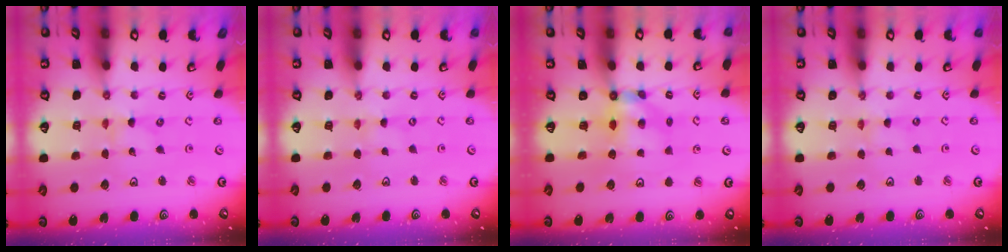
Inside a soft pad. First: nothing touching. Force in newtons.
{"total": 0.0}
{"total": 5.6, "press": 5.6, "slide": 0.2}
{"total": 0.0}